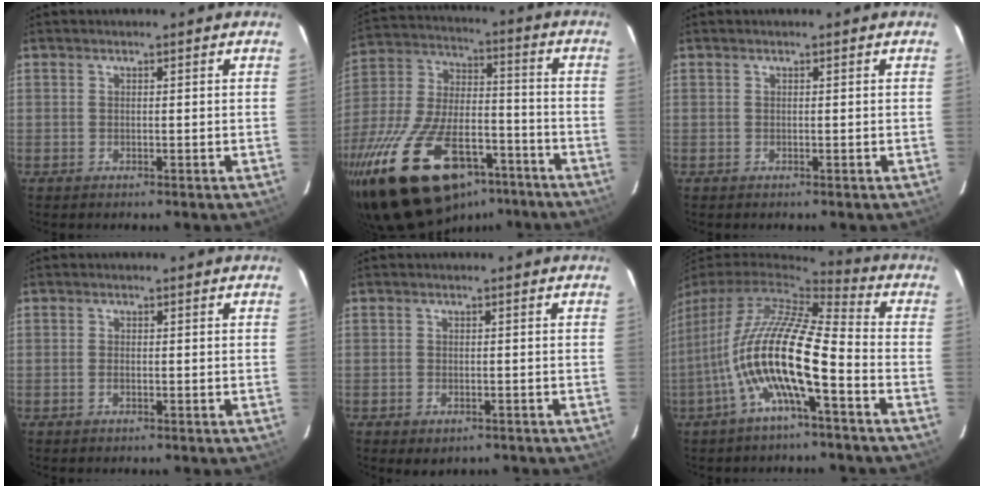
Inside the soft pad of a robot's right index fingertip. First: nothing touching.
{"total": 30.7, "force": [-18.7, 14.7, 19.5], "torque": [-0.392, -0.019, -0.288]}
{"total": 0.0}
{"total": 1.0, "force": [-0.4, 0.5, 0.8], "torque": [-0.017, 0.001, -0.007]}
{"total": 3.6, "force": [-2.1, 2.3, 1.9], "torque": [-0.040, -0.009, -0.024]}
{"total": 15.9, "force": [-5.1, 2.7, 14.9], "torque": [-0.270, -0.012, -0.103]}